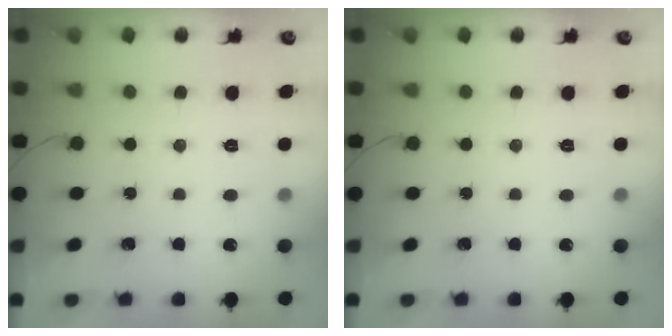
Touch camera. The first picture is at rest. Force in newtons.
{"total": 0.0}